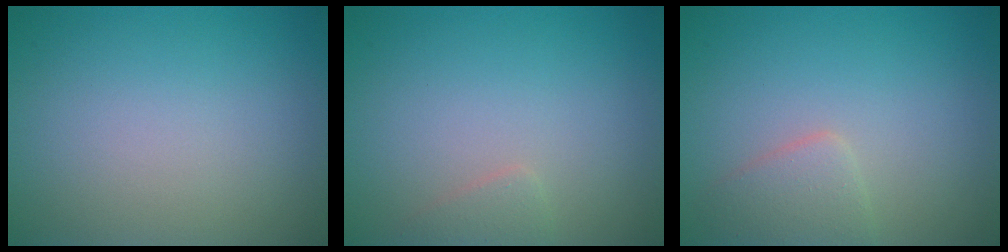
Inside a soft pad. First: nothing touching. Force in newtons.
{"total": 1.0, "press": 1.0, "slide": 0.1}
{"total": 2.2, "press": 2.2, "slide": 0.1}